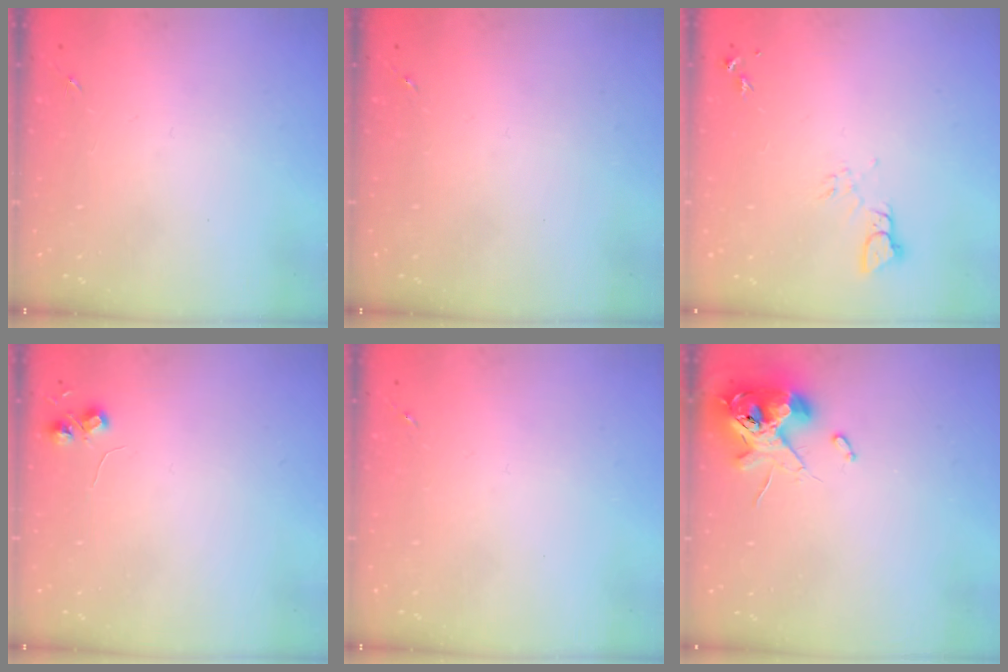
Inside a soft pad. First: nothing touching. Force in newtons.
{"total": 0.0}
{"total": 4.0, "press": 3.9, "slide": 0.3}
{"total": 5.2, "press": 5.2, "slide": 0.7}
{"total": 0.0}
{"total": 12.2, "press": 12.0, "slide": 2.0}